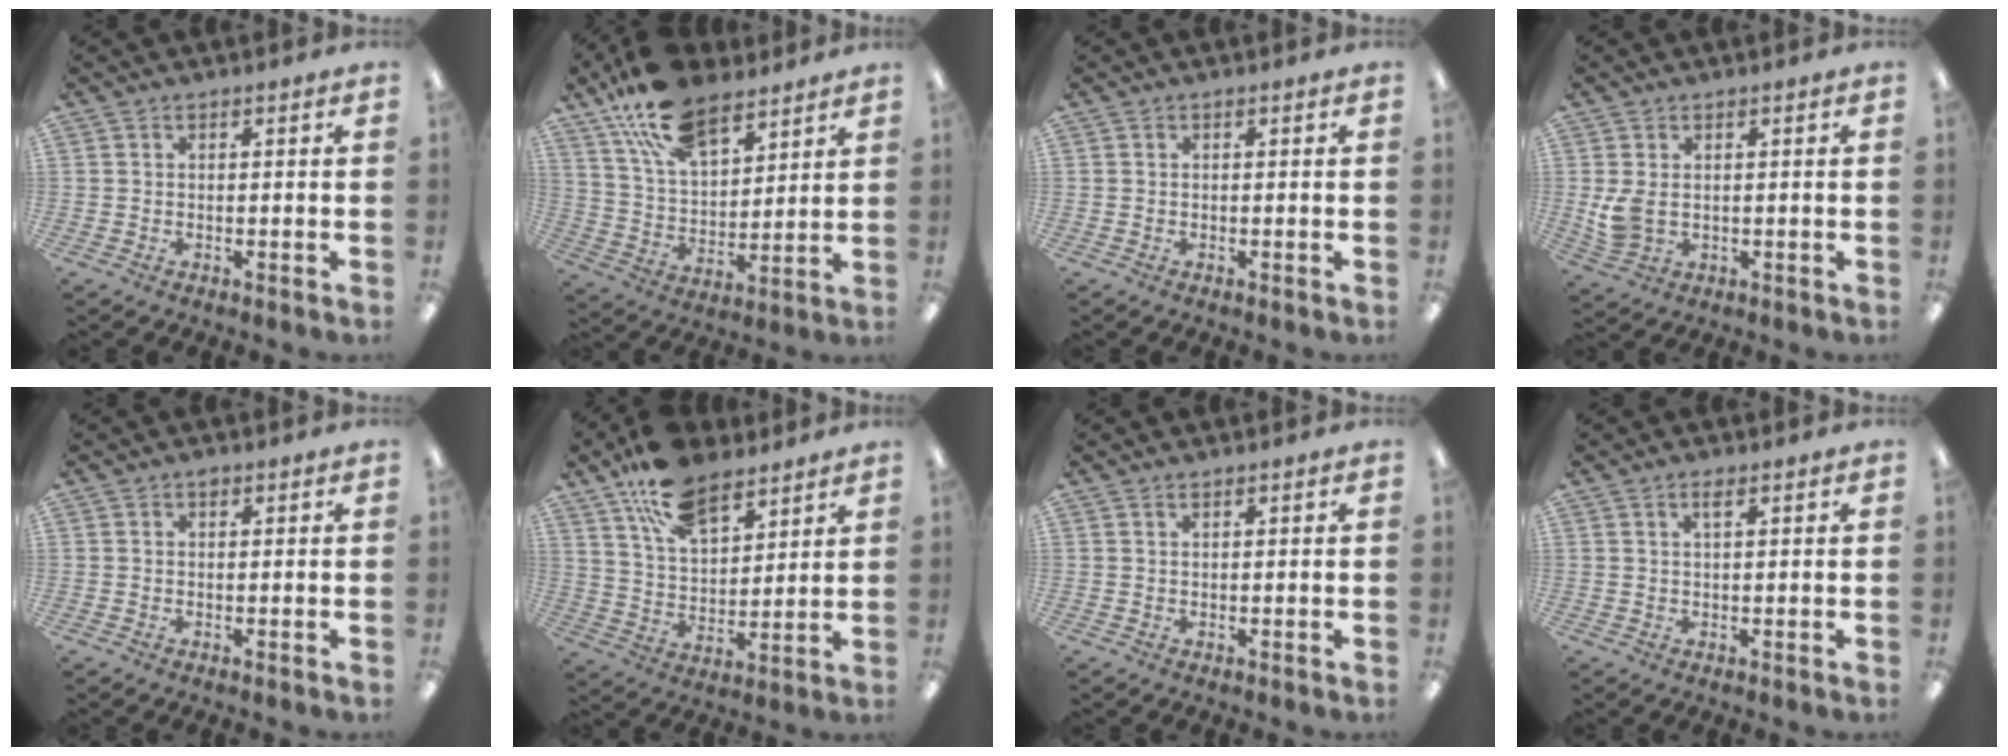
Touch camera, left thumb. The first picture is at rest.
{"total": 17.6, "force": [12.2, 8.6, 9.3], "torque": [-0.186, -0.051, 0.225]}
{"total": 0.0}
{"total": 5.0, "force": [0.8, 3.3, 3.7], "torque": [-0.090, -0.007, 0.010]}
{"total": 0.8, "force": [0.5, 0.5, 0.4], "torque": [-0.010, 0.003, 0.008]}
{"total": 15.2, "force": [10.7, 7.6, 7.7], "torque": [-0.145, -0.046, 0.200]}
{"total": 0.7, "force": [0.6, 0.2, 0.4], "torque": [-0.009, 0.002, 0.010]}
{"total": 1.8, "force": [1.1, 0.4, 1.3], "torque": [-0.030, 0.003, 0.019]}